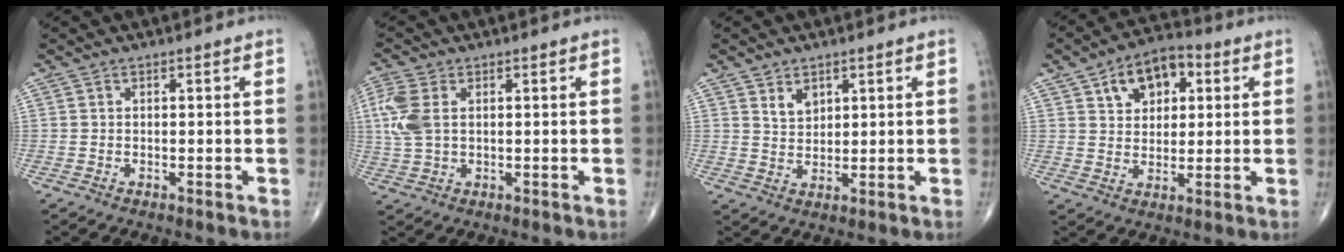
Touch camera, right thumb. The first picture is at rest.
{"total": 7.2, "force": [1.5, 4.3, 5.6], "torque": [-0.154, 0.008, 0.032]}
{"total": 3.4, "force": [2.0, 2.2, 1.6], "torque": [-0.013, -0.018, 0.041]}
{"total": 10.6, "force": [4.1, 6.8, 7.0], "torque": [-0.075, 0.003, 0.059]}